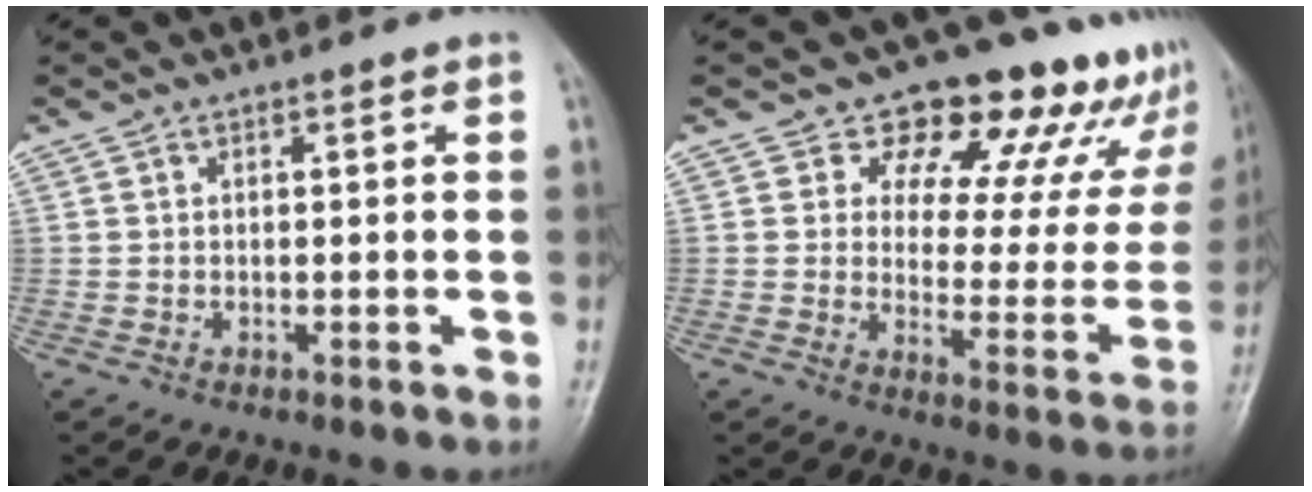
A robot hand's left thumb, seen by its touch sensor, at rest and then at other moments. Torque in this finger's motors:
{"motor_torque": [0.32, 0.14, 0.06, -0.02, 0.07]}